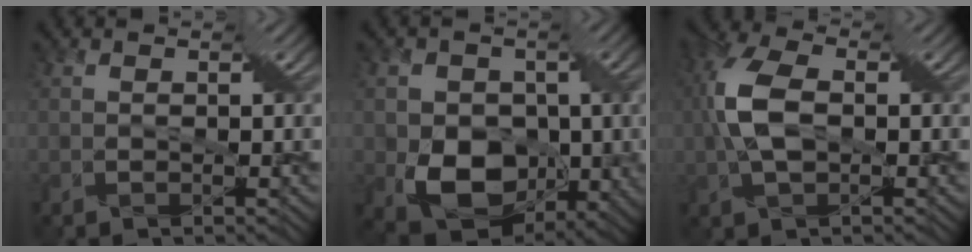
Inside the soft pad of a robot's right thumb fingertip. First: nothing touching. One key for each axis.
{"total": 10.5, "fx": -1.8, "fy": 7.9, "fz": 6.7, "tx": -0.117, "ty": -0.028, "tz": -0.033}
{"total": 8.6, "fx": 0.0, "fy": 4.5, "fz": 7.3, "tx": -0.177, "ty": 0.012, "tz": -0.008}